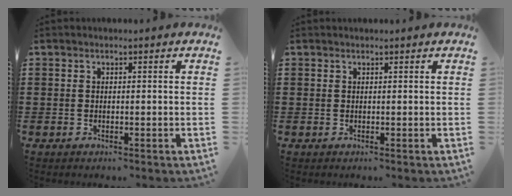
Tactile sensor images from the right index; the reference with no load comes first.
{"total": 0.0}